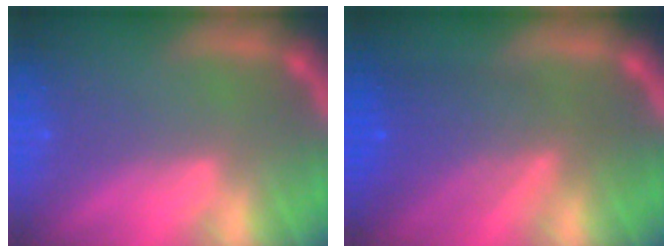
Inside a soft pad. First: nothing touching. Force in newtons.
{"total": 6.5}